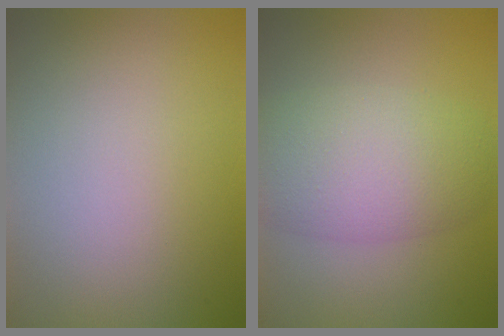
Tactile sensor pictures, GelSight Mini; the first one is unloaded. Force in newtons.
{"total": 6.7, "press": 6.7, "slide": 0.5}